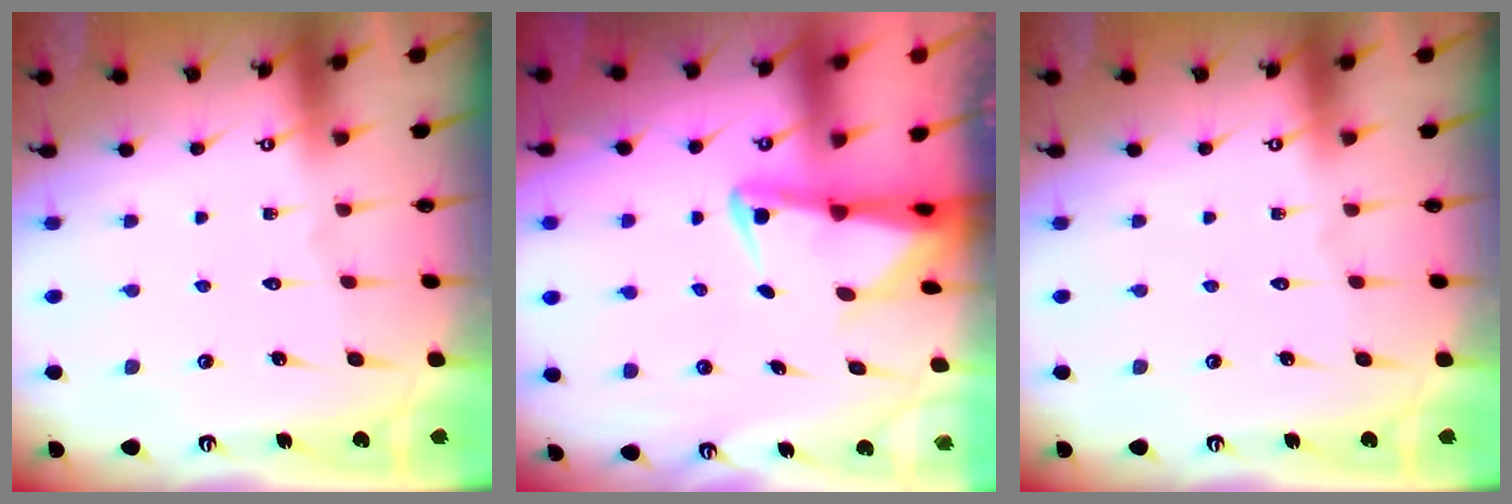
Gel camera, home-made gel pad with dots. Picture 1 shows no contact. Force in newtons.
{"total": 2.9, "press": 2.8, "slide": 0.7}
{"total": 0.0}